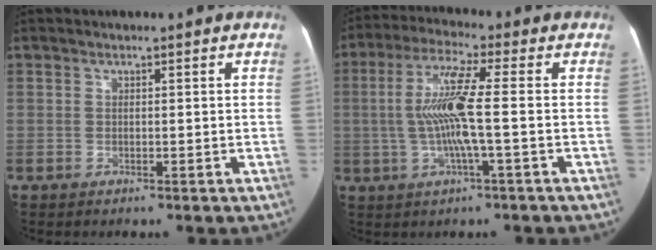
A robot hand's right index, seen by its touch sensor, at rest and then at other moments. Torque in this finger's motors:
{"motor_torque": [1.68, -0.24, 0.88, 0.21]}